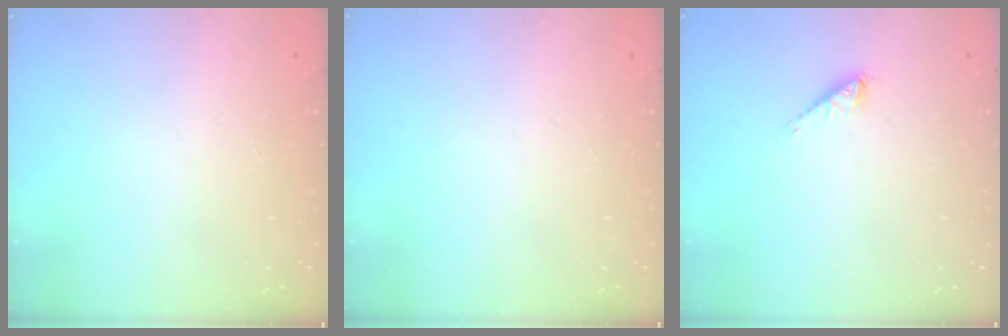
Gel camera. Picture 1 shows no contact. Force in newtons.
{"total": 0.0}
{"total": 0.5, "press": 0.5, "slide": 0.1}